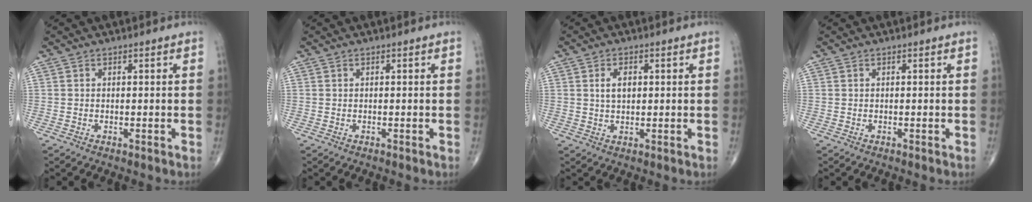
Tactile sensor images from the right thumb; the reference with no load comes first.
{"total": 0.0}
{"total": 3.6, "force": [0.9, 2.2, 2.8], "torque": [-0.046, 0.000, 0.018]}
{"total": 0.0}